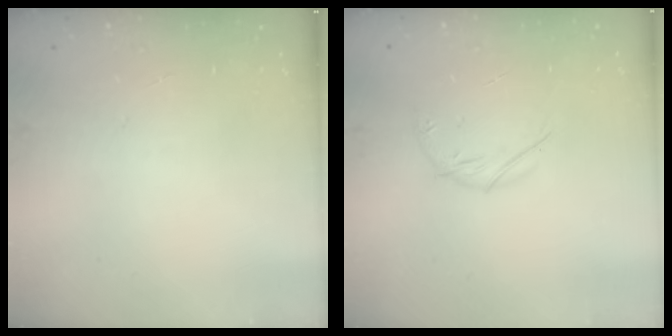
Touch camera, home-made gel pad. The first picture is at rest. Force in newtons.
{"total": 5.5, "press": 5.3, "slide": 1.3}